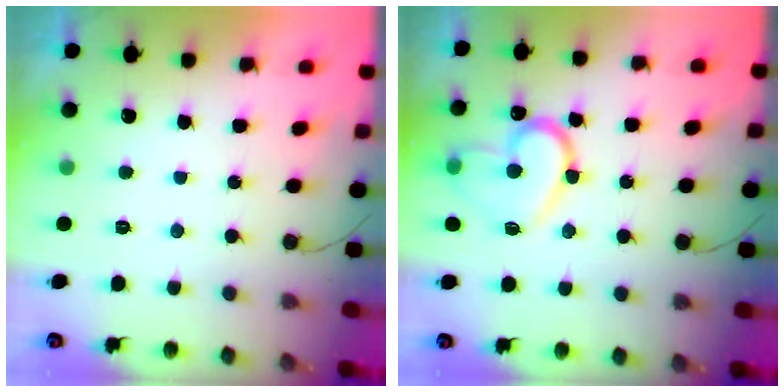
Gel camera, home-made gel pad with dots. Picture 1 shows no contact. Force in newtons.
{"total": 15.5, "press": 15.4, "slide": 1.3}